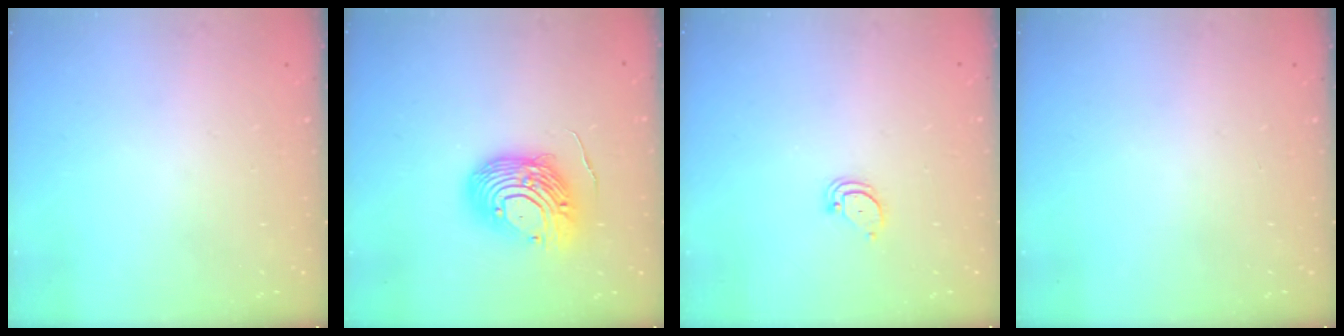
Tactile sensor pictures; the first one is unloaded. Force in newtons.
{"total": 14.3, "press": 14.2, "slide": 1.4}
{"total": 2.7, "press": 2.7, "slide": 0.2}
{"total": 0.0}